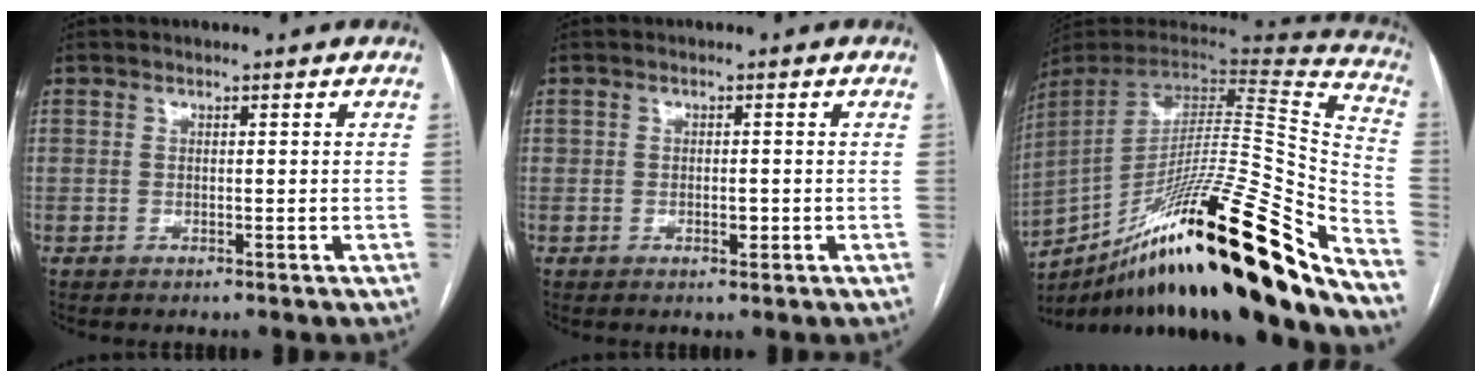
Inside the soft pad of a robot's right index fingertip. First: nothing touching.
{"total": 1.5, "force": [-0.4, 0.8, 1.2], "torque": [-0.015, 0.002, -0.001]}
{"total": 37.9, "force": [-24.2, 3.2, 29.0], "torque": [-0.387, -0.036, -0.378]}